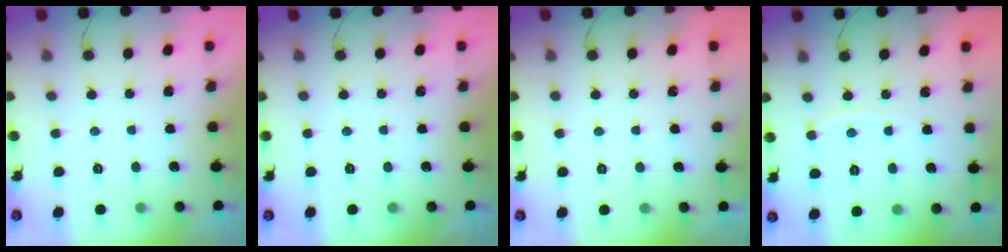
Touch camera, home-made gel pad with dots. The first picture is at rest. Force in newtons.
{"total": 0.0}
{"total": 1.9, "press": 1.9, "slide": 0.2}
{"total": 2.8, "press": 2.7, "slide": 0.3}